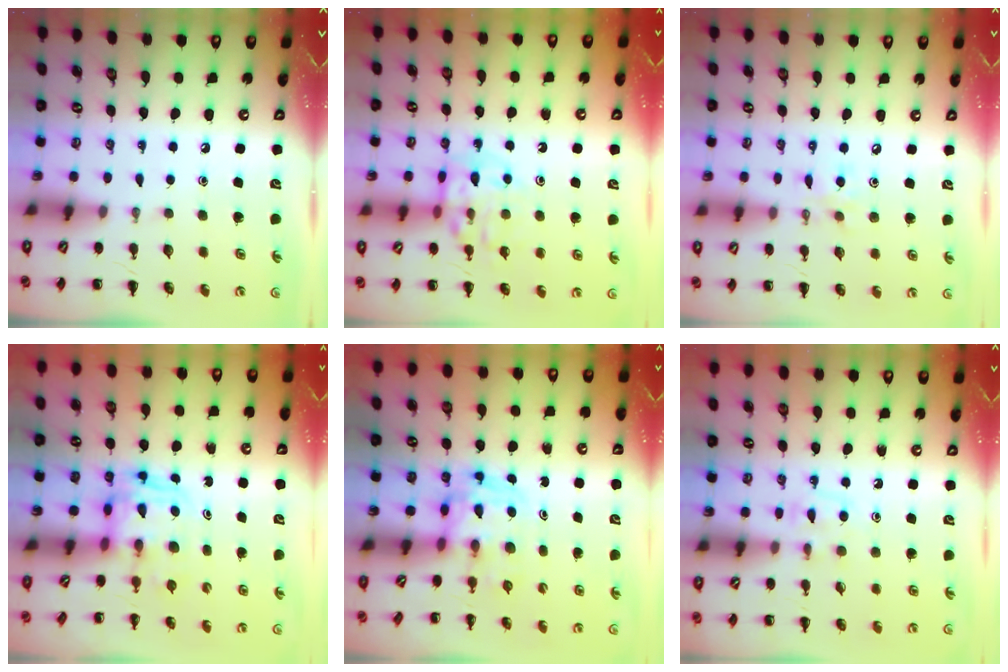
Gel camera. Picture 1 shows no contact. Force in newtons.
{"total": 11.9, "press": 11.8, "slide": 1.7}
{"total": 5.2, "press": 5.1, "slide": 0.8}
{"total": 2.7, "press": 2.7, "slide": 0.2}
{"total": 3.6, "press": 3.5, "slide": 0.6}
{"total": 6.2, "press": 5.9, "slide": 1.8}